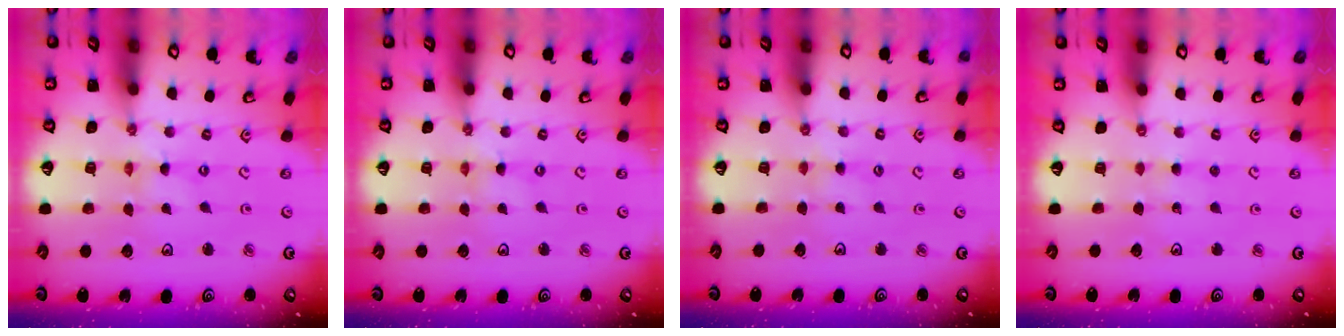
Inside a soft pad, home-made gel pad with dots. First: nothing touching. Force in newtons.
{"total": 0.0}
{"total": 2.1, "press": 2.1, "slide": 0.4}
{"total": 2.5, "press": 2.5, "slide": 0.4}